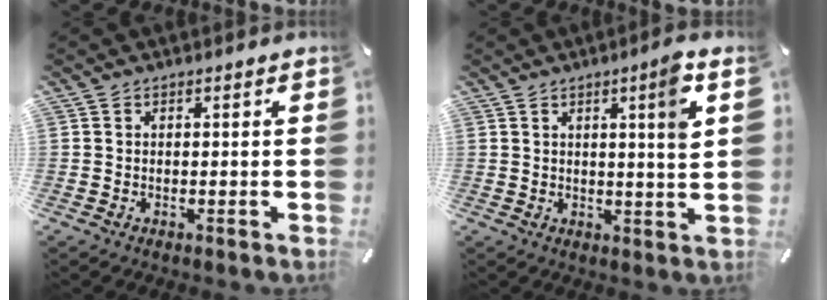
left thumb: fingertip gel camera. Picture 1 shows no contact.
{"total": 7.2, "force": [2.9, 0.0, 6.6], "torque": [-0.088, -0.014, 0.034]}